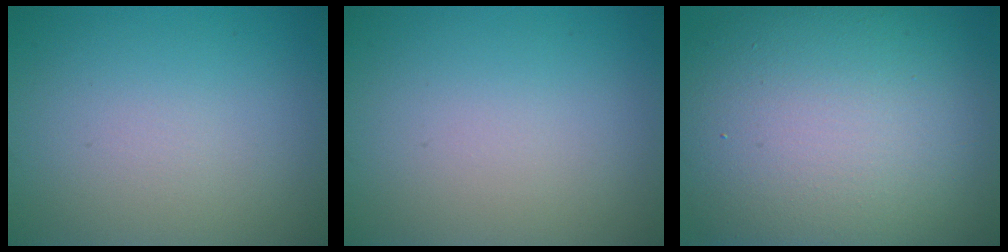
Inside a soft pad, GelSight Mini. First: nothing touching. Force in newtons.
{"total": 0.0}
{"total": 15.9, "press": 15.9, "slide": 0.8}